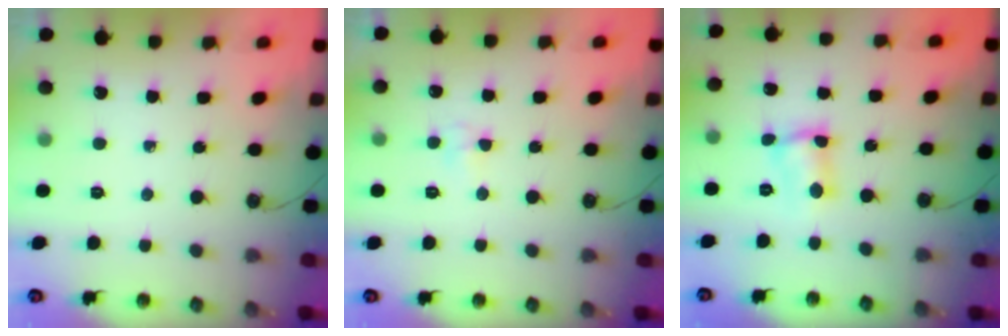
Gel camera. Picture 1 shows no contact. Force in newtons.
{"total": 3.5, "press": 3.5, "slide": 0.6}
{"total": 4.5, "press": 4.2, "slide": 1.6}